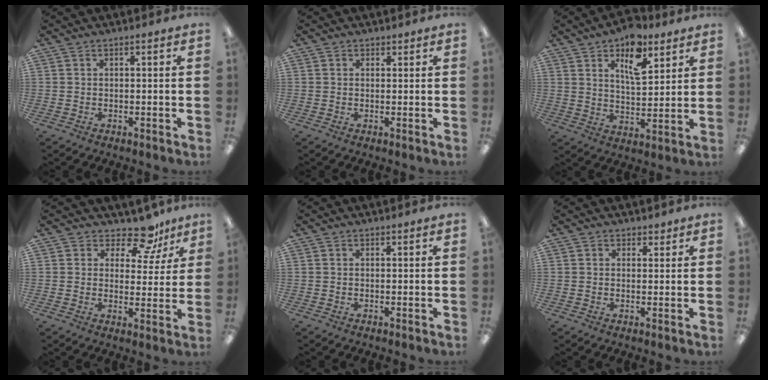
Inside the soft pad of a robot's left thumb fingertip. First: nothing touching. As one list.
[{"total": 0.9, "force": [0.6, 0.7, -0.1], "torque": [0.011, -0.001, 0.009]}, {"total": 11.3, "force": [7.2, 5.4, 6.9], "torque": [-0.088, -0.034, 0.120]}, {"total": 9.4, "force": [7.3, 4.4, 3.8], "torque": [-0.056, -0.047, 0.130]}, {"total": 0.0}, {"total": 1.6, "force": [1.0, 1.2, 0.1], "torque": [0.007, -0.001, 0.017]}]